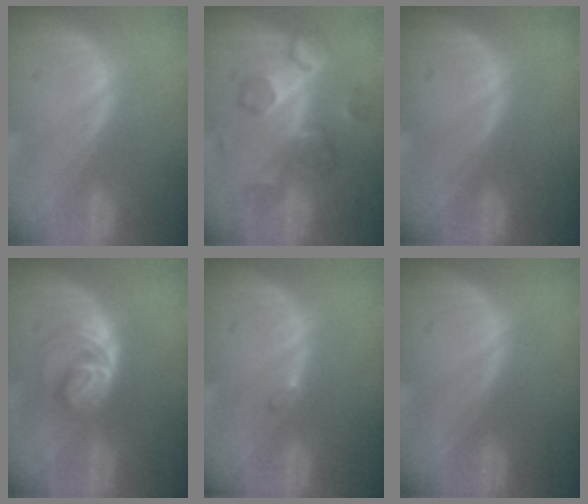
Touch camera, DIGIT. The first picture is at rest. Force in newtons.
{"total": 8.5, "press": 7.7, "slide": 3.5}
{"total": 0.0}
{"total": 6.3, "press": 5.4, "slide": 3.2}
{"total": 0.6, "press": 0.6, "slide": 0.1}
{"total": 0.0}